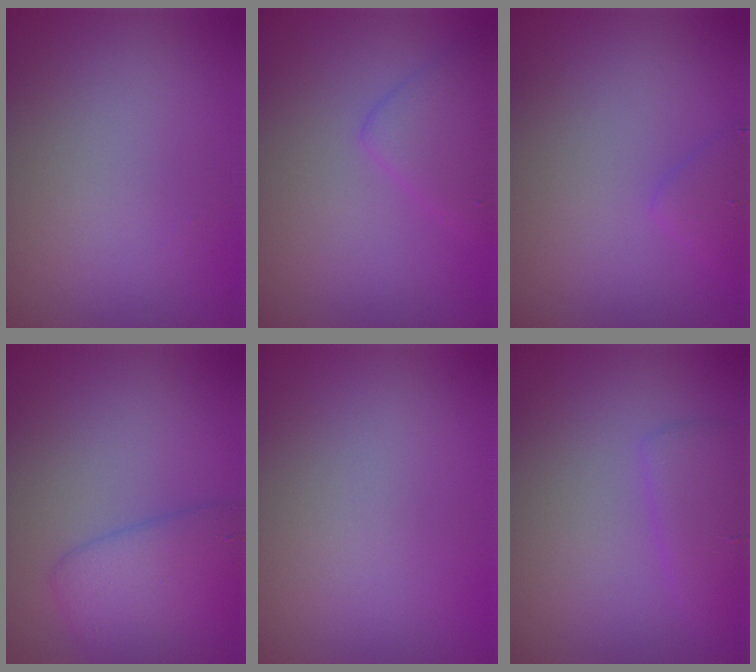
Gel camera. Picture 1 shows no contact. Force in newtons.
{"total": 2.8, "press": 2.8, "slide": 0.2}
{"total": 1.5, "press": 1.5, "slide": 0.0}
{"total": 4.2, "press": 4.2, "slide": 0.2}
{"total": 0.0}
{"total": 2.4, "press": 2.4, "slide": 0.3}